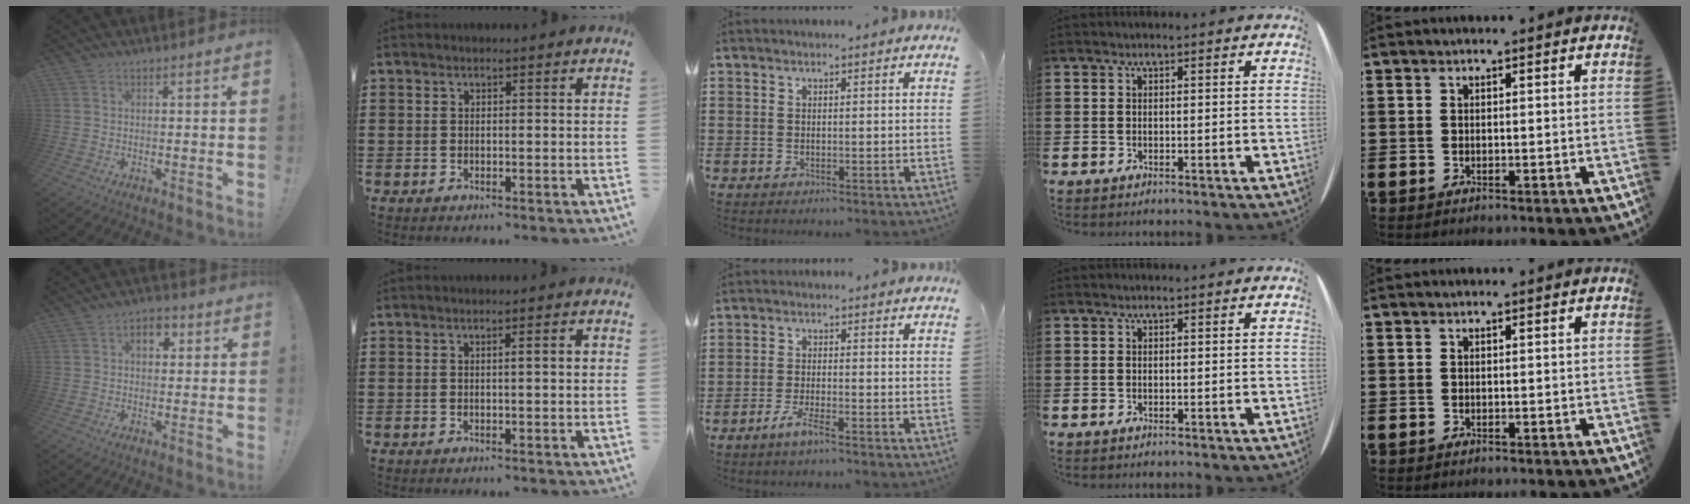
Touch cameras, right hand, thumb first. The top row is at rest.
{"thumb": {"total": 5.2, "force": [1.4, 3.4, 3.7], "torque": [-0.051, 0.006, 0.021]}, "index": {"total": 1.6, "force": [0.1, 0.1, 1.6], "torque": [-0.029, 0.001, 0.000]}, "middle": {"total": 3.6, "force": [-2.5, 0.2, 2.6], "torque": [-0.057, -0.003, -0.048]}}